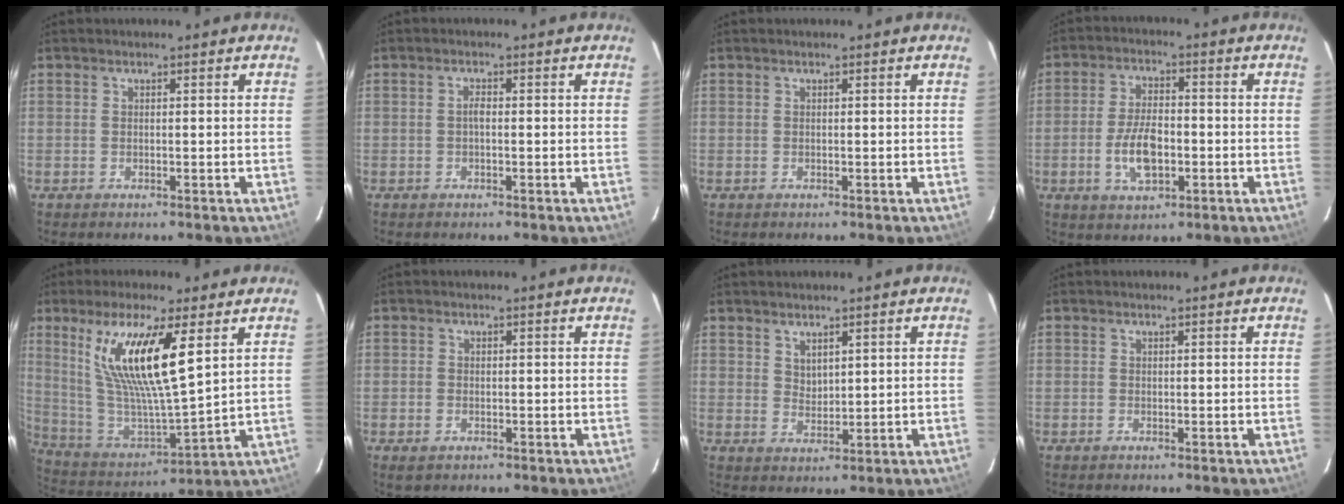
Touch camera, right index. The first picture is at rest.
{"total": 1.2, "force": [-0.2, 0.5, 1.1], "torque": [-0.021, 0.006, -0.005]}
{"total": 0.0}
{"total": 8.3, "force": [-2.3, 4.1, 6.9], "torque": [-0.138, 0.000, -0.036]}
{"total": 17.6, "force": [7.6, 3.4, 15.5], "torque": [-0.288, -0.006, 0.157]}
{"total": 2.0, "force": [-1.0, 1.4, 1.0], "torque": [-0.020, -0.005, -0.019]}
{"total": 2.8, "force": [2.1, 1.5, 1.1], "torque": [-0.014, -0.001, 0.039]}
{"total": 0.0}